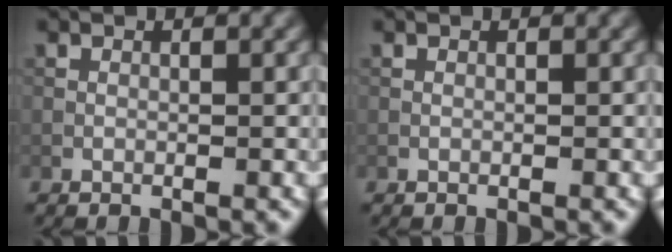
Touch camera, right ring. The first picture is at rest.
{"total": 0.0}